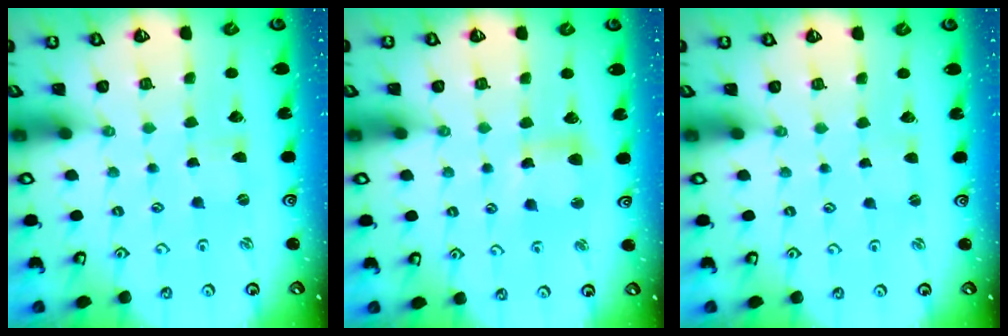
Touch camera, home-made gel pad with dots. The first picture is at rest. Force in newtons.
{"total": 7.3, "press": 7.2, "slide": 1.2}
{"total": 0.6, "press": 0.6, "slide": 0.1}